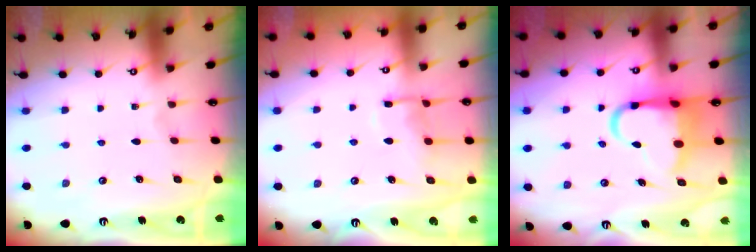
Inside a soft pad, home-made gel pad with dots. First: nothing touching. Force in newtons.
{"total": 9.2, "press": 9.2, "slide": 1.0}
{"total": 10.5, "press": 10.1, "slide": 2.8}